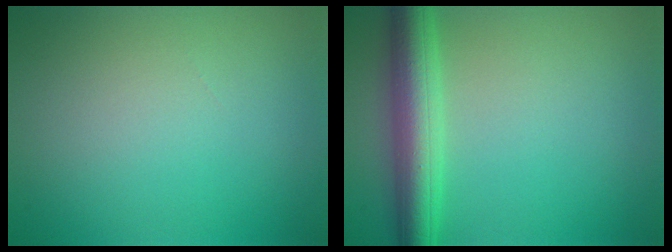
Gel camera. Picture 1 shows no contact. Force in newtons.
{"total": 5.5, "press": 5.5, "slide": 0.2}